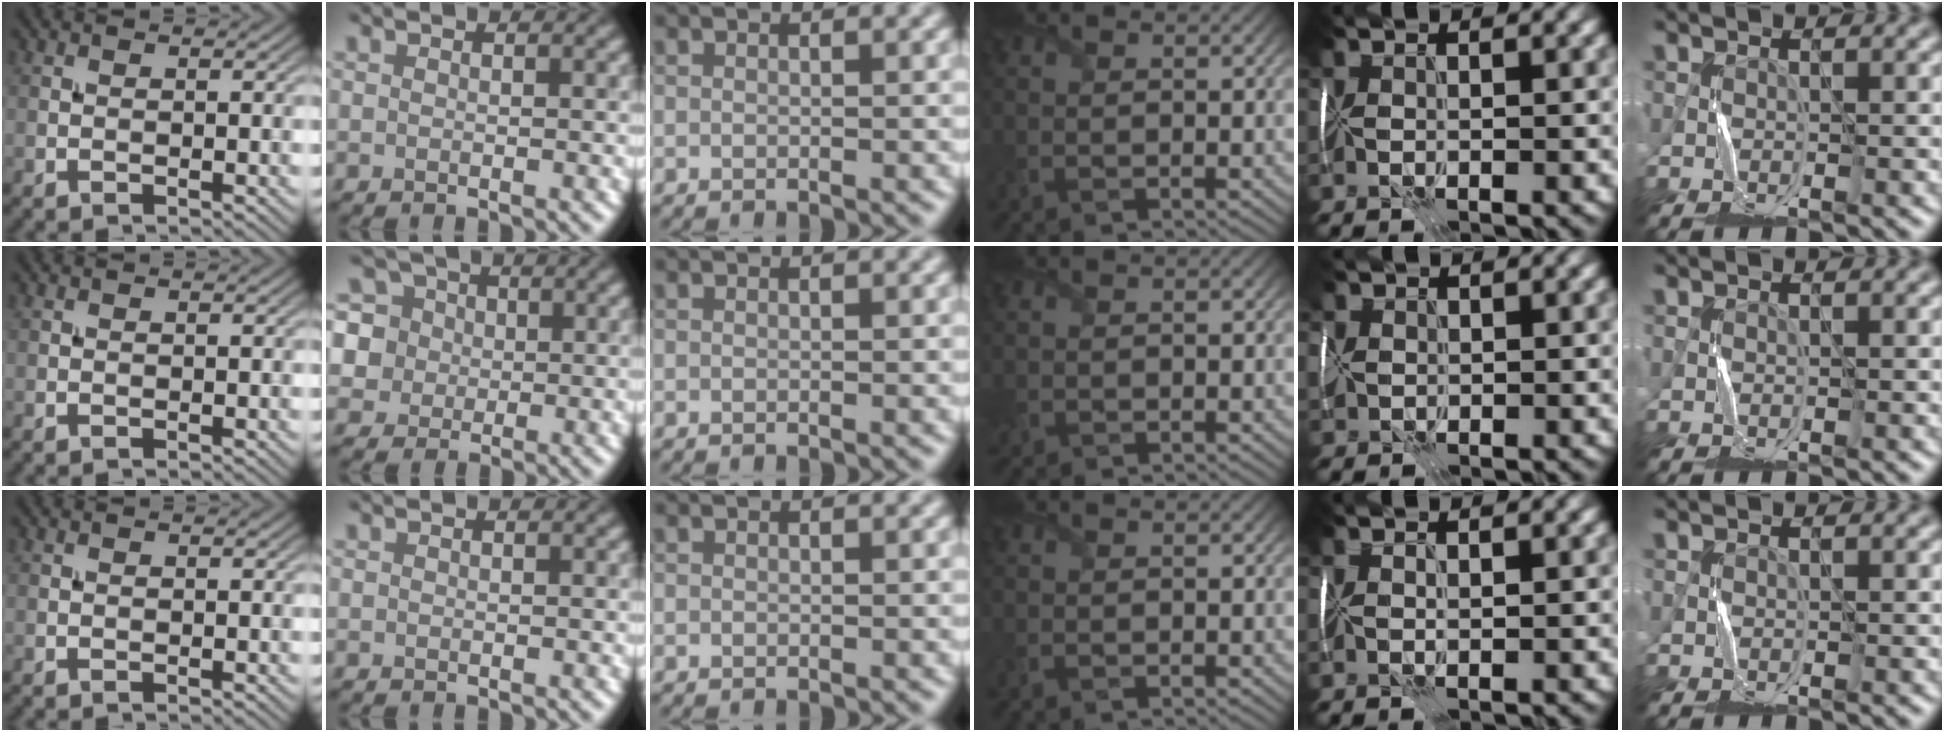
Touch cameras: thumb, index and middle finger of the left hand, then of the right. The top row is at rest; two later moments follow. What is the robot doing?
{"motion": "fold", "object": "handkerchief"}